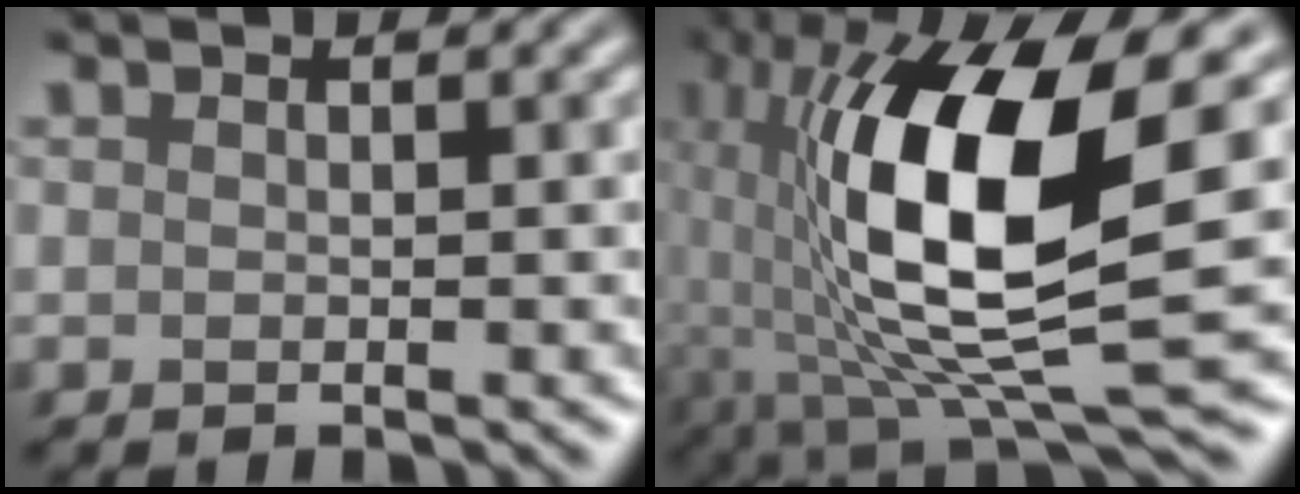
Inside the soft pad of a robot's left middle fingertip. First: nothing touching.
{"total": 13.7, "force": [0.5, 4.3, 13.0], "torque": [-0.244, -0.007, 0.010]}